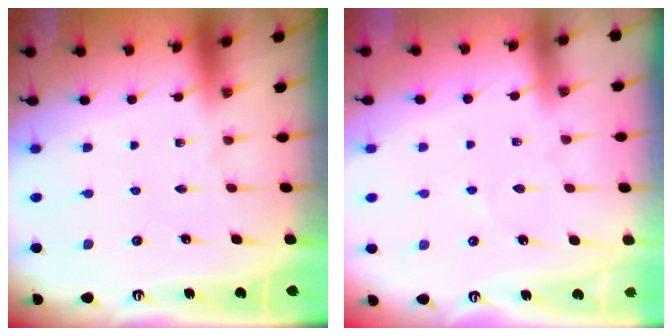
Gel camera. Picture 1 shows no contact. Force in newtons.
{"total": 3.8, "press": 3.7, "slide": 0.6}